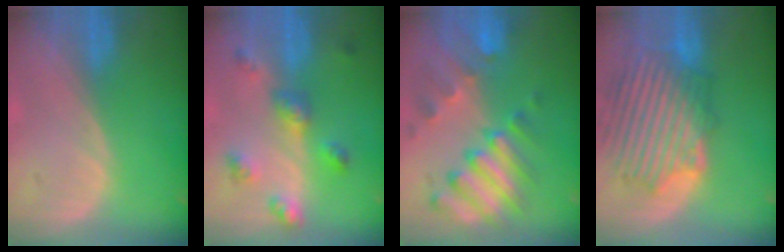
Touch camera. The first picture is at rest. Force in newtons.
{"total": 5.6, "press": 5.6, "slide": 0.6}
{"total": 10.0, "press": 8.8, "slide": 4.8}
{"total": 10.9, "press": 10.5, "slide": 2.9}